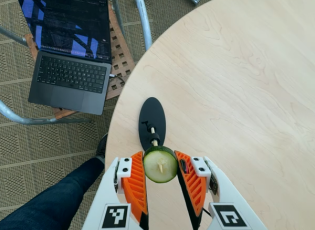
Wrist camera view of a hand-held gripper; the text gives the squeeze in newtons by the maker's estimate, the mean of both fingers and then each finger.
{"total": 8.3, "left": 7.7, "right": 8.9}